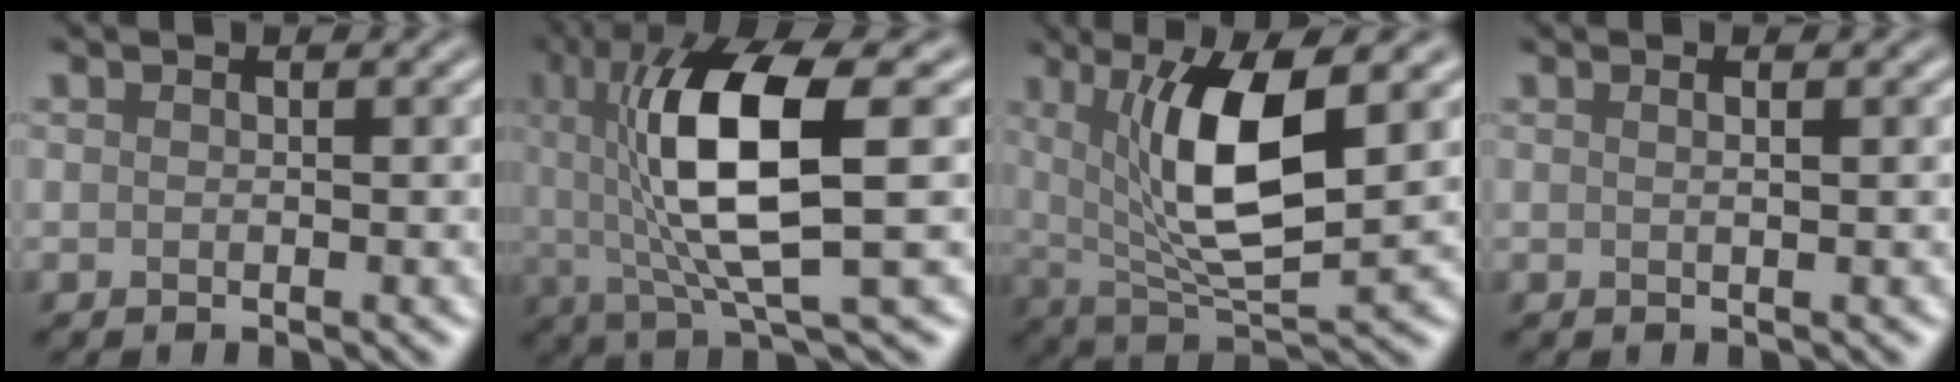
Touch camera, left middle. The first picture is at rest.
{"total": 10.6, "force": [1.3, 2.8, 10.2], "torque": [-0.181, 0.002, 0.029]}
{"total": 9.1, "force": [2.2, 2.9, 8.4], "torque": [-0.144, -0.010, 0.041]}
{"total": 1.4, "force": [0.5, 0.6, 1.2], "torque": [-0.003, -0.002, -0.006]}